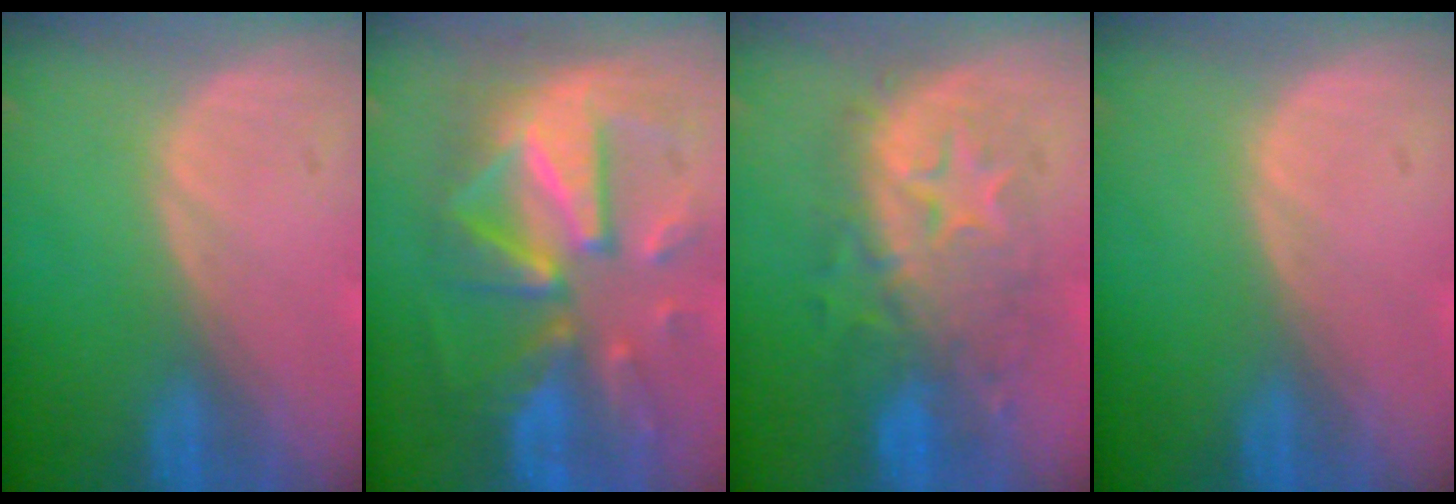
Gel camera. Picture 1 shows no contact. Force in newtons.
{"total": 12.4, "press": 12.3, "slide": 1.2}
{"total": 9.0, "press": 9.0, "slide": 0.3}
{"total": 0.0}